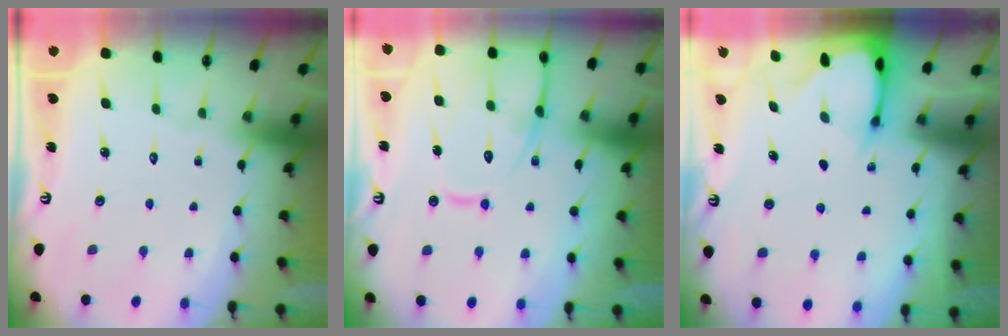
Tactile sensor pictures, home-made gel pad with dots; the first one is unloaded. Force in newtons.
{"total": 13.9, "press": 13.8, "slide": 1.4}
{"total": 2.6, "press": 2.6, "slide": 0.3}